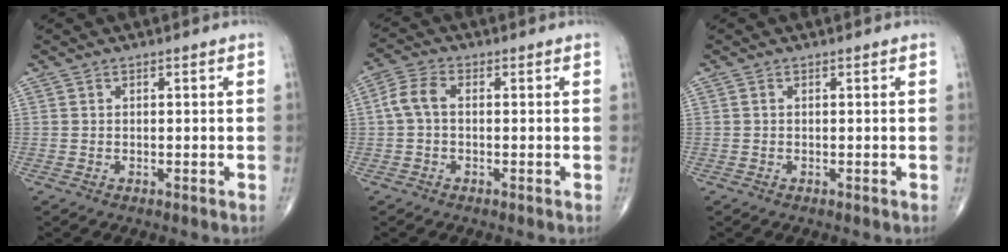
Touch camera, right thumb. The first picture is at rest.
{"total": 4.8, "force": [0.1, 2.9, 3.8], "torque": [-0.084, 0.016, -0.004]}
{"total": 0.0}